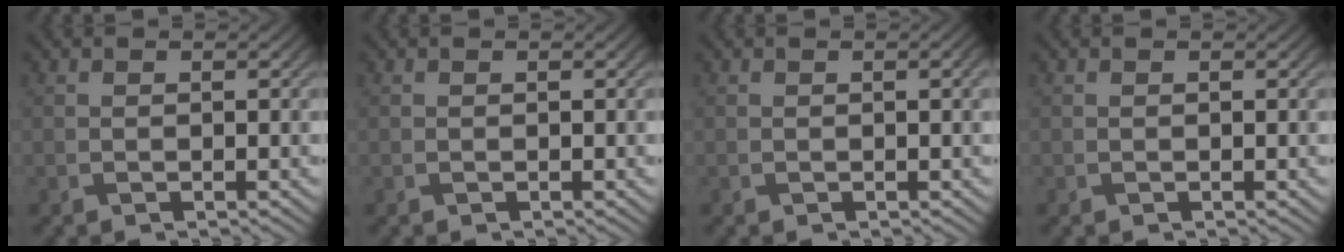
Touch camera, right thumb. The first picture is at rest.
{"total": 0.0}
{"total": 1.1, "force": [0.2, 0.2, 1.0], "torque": [-0.015, 0.002, 0.002]}
{"total": 0.0}